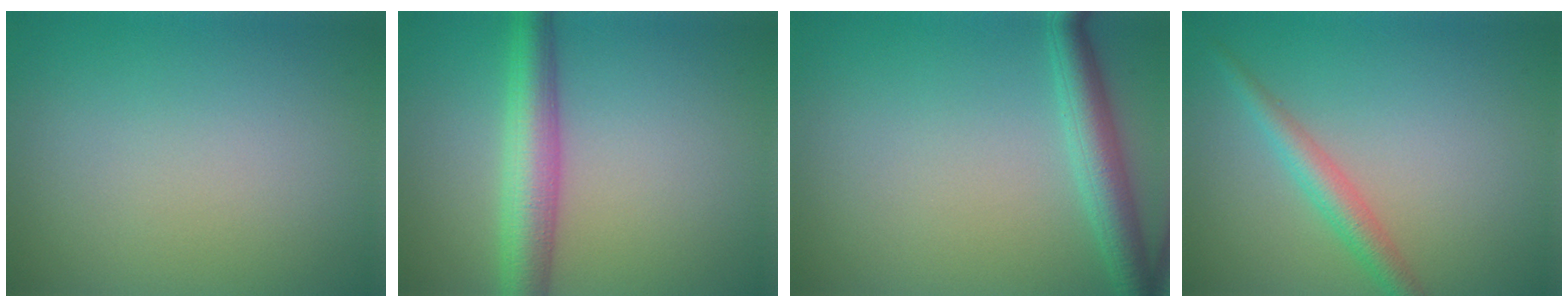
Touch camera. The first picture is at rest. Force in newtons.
{"total": 5.1, "press": 5.1, "slide": 0.1}
{"total": 3.6, "press": 3.6, "slide": 0.1}
{"total": 2.6, "press": 2.6, "slide": 0.0}